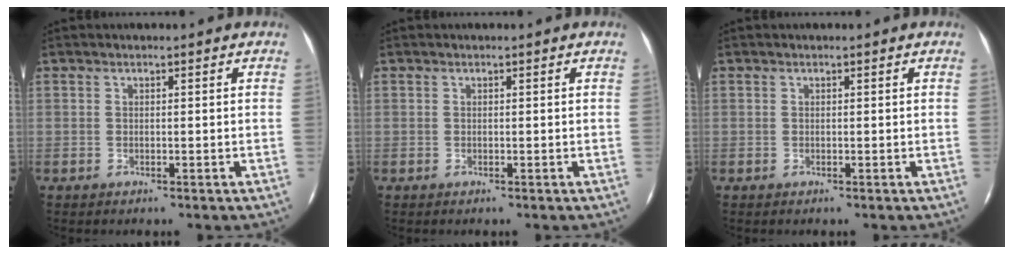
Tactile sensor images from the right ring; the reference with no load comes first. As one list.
[{"total": 0.0}, {"total": 0.0}]